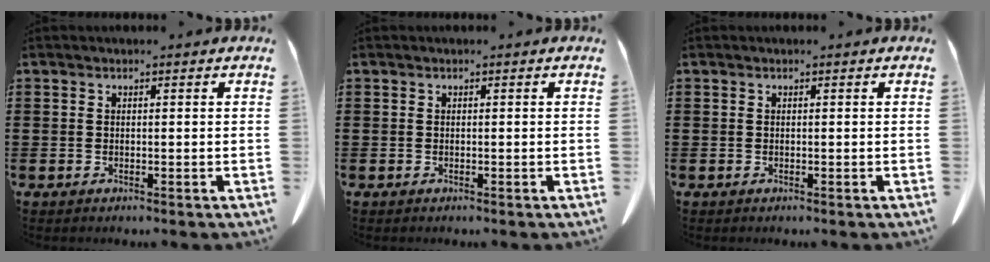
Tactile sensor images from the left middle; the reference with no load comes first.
{"total": 0.0}
{"total": 0.0}